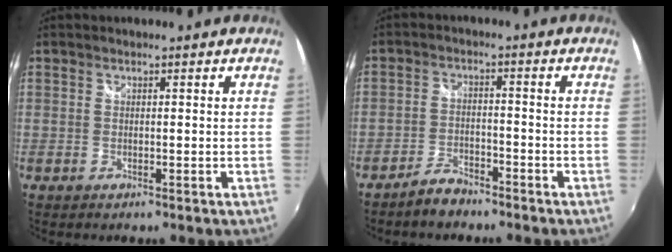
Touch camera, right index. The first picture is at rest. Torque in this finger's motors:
{"motor_torque": [-0.36, -0.36, -0.07, -0.04]}